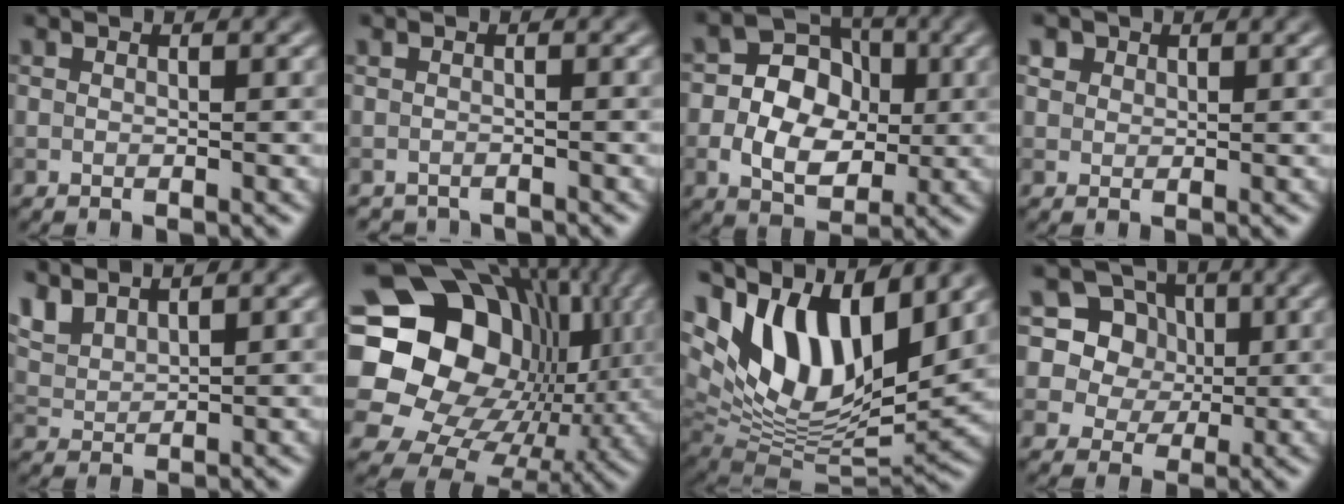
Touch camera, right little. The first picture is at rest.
{"total": 1.8, "force": [-1.7, 0.2, -0.3], "torque": [0.014, -0.007, -0.026]}
{"total": 7.3, "force": [-0.2, 5.9, 4.3], "torque": [-0.059, 0.008, -0.011]}
{"total": 1.5, "force": [0.9, 1.1, 0.3], "torque": [-0.005, -0.004, 0.015]}
{"total": 3.4, "force": [2.8, 1.1, 1.5], "torque": [-0.042, 0.009, 0.063]}
{"total": 21.1, "force": [4.0, 17.3, 11.3], "torque": [-0.219, 0.010, 0.070]}
{"total": 12.4, "force": [5.6, 5.9, 9.4], "torque": [-0.170, -0.003, 0.105]}
{"total": 9.8, "force": [4.1, 8.1, 3.6], "torque": [-0.093, 0.024, 0.061]}